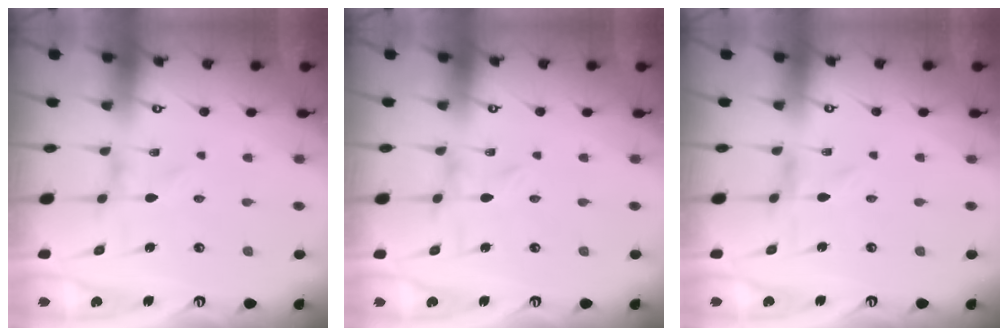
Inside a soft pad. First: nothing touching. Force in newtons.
{"total": 0.0}
{"total": 0.0}